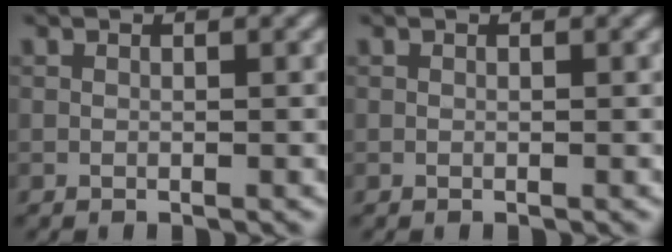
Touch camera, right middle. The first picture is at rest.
{"total": 0.0}